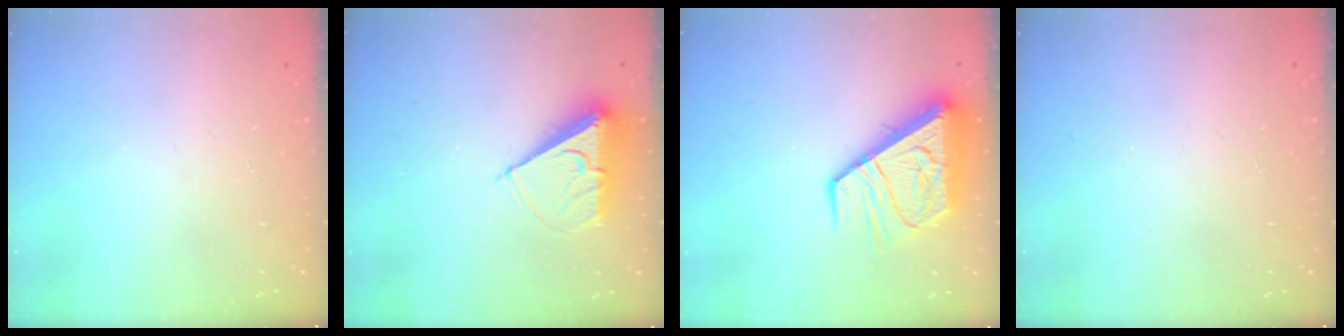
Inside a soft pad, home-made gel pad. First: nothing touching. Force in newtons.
{"total": 7.6, "press": 7.6, "slide": 0.2}
{"total": 13.8, "press": 13.7, "slide": 1.6}
{"total": 0.0}